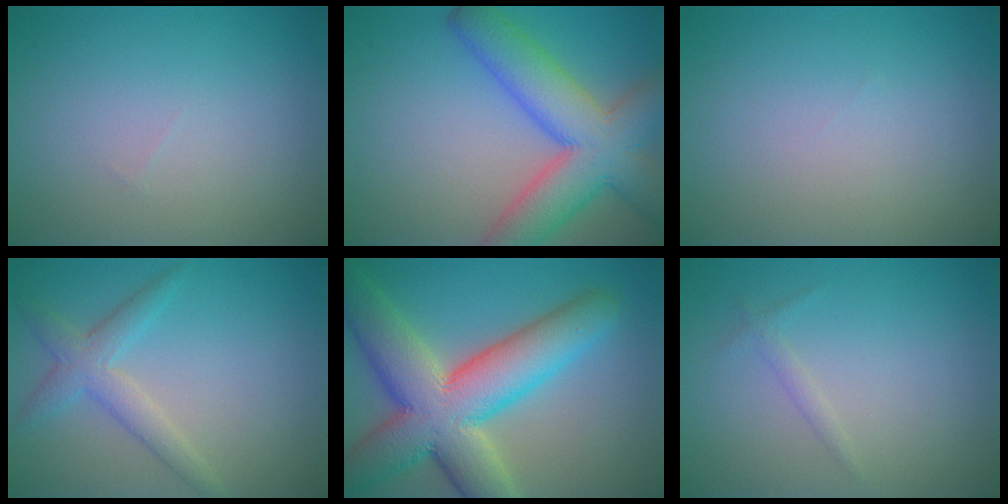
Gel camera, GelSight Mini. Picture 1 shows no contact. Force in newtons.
{"total": 9.2, "press": 9.2, "slide": 0.5}
{"total": 0.0}
{"total": 2.9, "press": 2.9, "slide": 0.2}
{"total": 12.1, "press": 12.1, "slide": 0.7}
{"total": 0.8, "press": 0.8, "slide": 0.0}